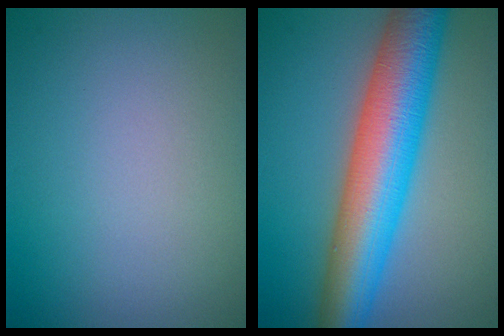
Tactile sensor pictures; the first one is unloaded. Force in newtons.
{"total": 10.4, "press": 10.4, "slide": 0.2}